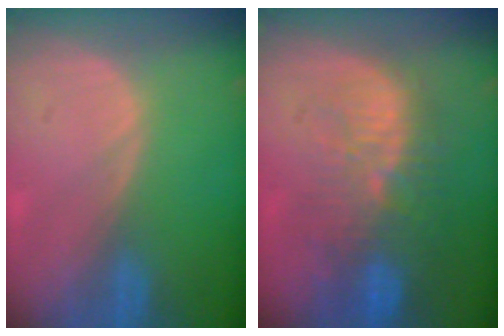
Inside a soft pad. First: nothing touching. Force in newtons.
{"total": 11.3, "press": 9.9, "slide": 5.4}